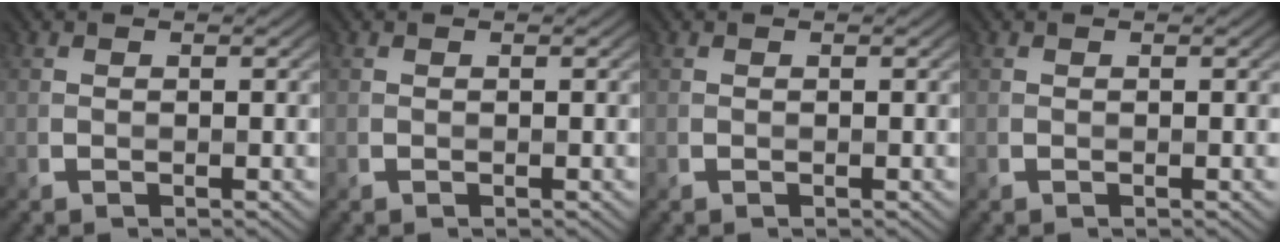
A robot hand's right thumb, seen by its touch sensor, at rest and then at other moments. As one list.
[{"total": 0.0}, {"total": 0.0}, {"total": 0.0}]